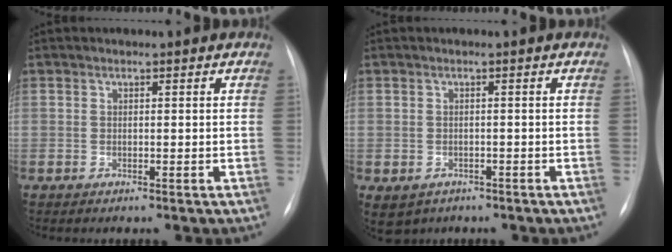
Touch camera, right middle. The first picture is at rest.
{"total": 5.1, "force": [-3.0, 3.9, 1.3], "torque": [-0.024, 0.005, -0.036]}